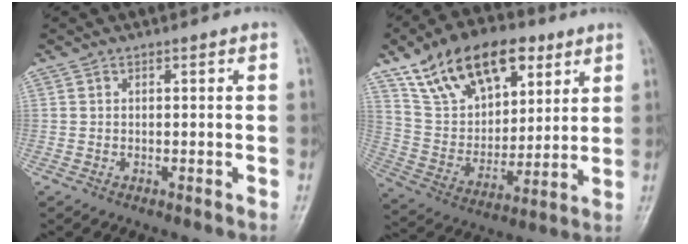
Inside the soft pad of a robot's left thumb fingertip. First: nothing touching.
{"total": 20.3, "force": [11.2, 11.9, 12.1], "torque": [-0.165, -0.032, 0.200]}